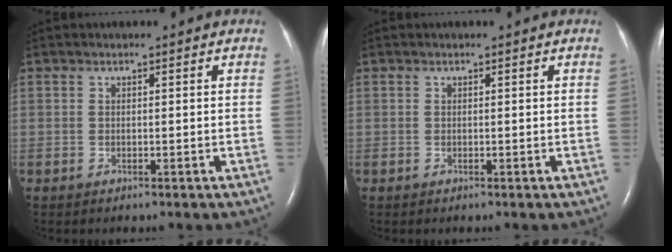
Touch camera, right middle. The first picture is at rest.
{"total": 0.0}